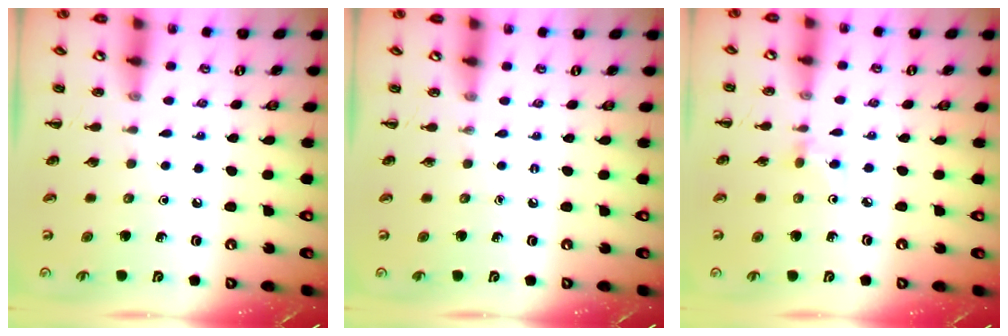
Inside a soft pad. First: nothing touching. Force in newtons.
{"total": 0.0}
{"total": 2.3, "press": 2.1, "slide": 0.9}